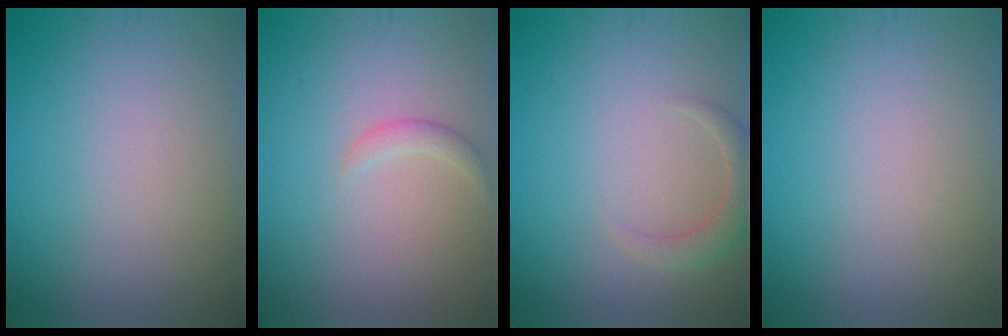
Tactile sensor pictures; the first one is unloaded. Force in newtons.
{"total": 1.1, "press": 1.1, "slide": 0.1}
{"total": 2.1, "press": 2.1, "slide": 0.3}
{"total": 0.0}